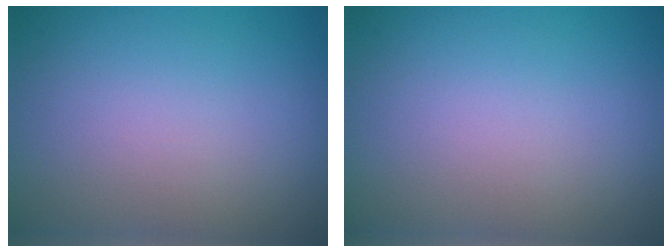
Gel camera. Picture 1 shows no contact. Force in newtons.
{"total": 0.0}